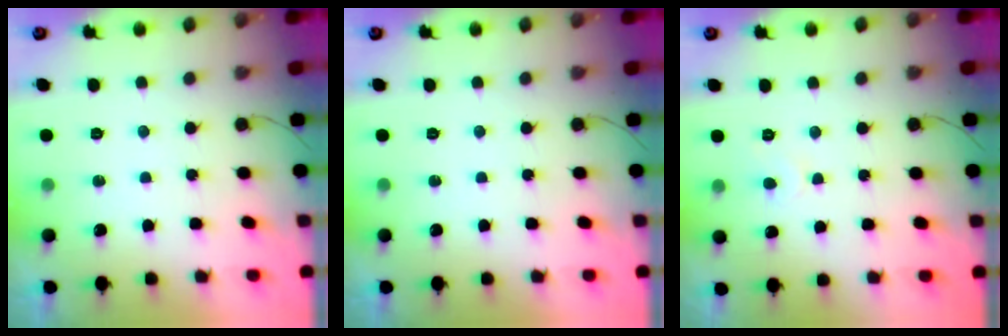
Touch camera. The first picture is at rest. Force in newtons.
{"total": 0.0}
{"total": 4.1, "press": 4.1, "slide": 0.3}